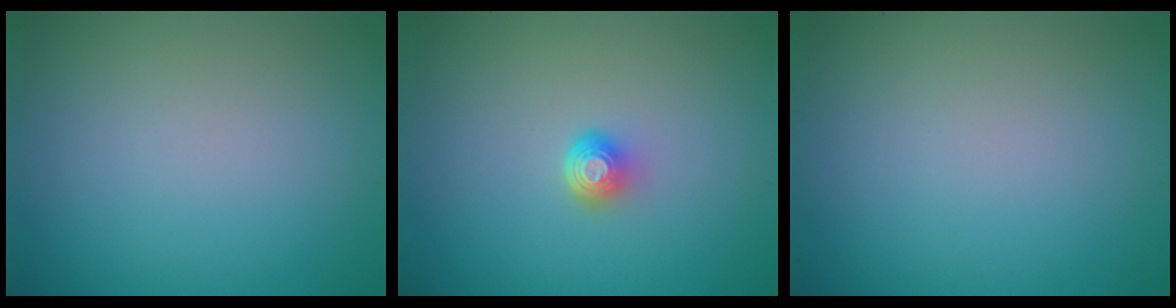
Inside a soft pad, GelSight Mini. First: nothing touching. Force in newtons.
{"total": 1.8, "press": 1.3, "slide": 1.3}
{"total": 0.0}